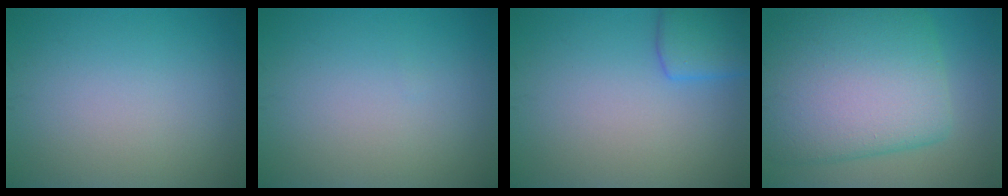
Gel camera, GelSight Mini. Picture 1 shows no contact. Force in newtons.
{"total": 0.0}
{"total": 3.6, "press": 3.6, "slide": 0.1}
{"total": 12.5, "press": 12.5, "slide": 0.3}